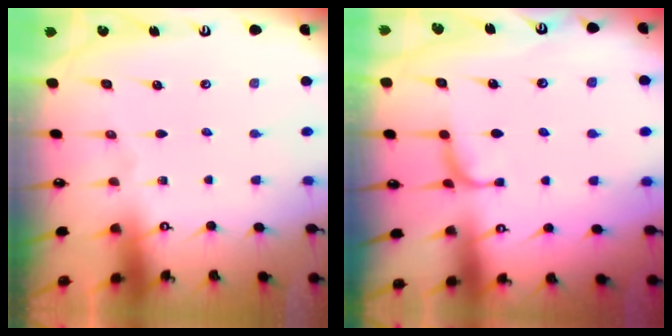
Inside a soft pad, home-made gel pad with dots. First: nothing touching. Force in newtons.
{"total": 1.2, "press": 0.8, "slide": 0.8}